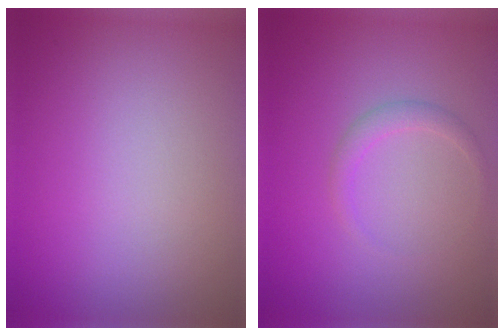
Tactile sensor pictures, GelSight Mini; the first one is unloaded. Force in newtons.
{"total": 1.2, "press": 1.2, "slide": 0.1}